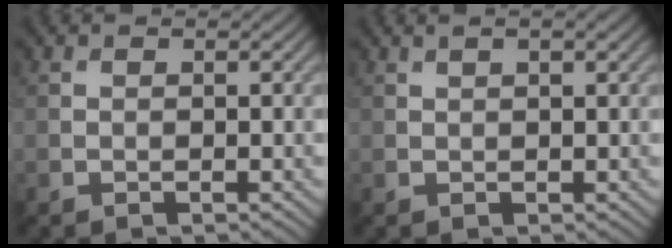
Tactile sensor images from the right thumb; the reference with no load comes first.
{"total": 1.7, "force": [1.2, 0.1, 1.3], "torque": [-0.021, 0.002, 0.021]}